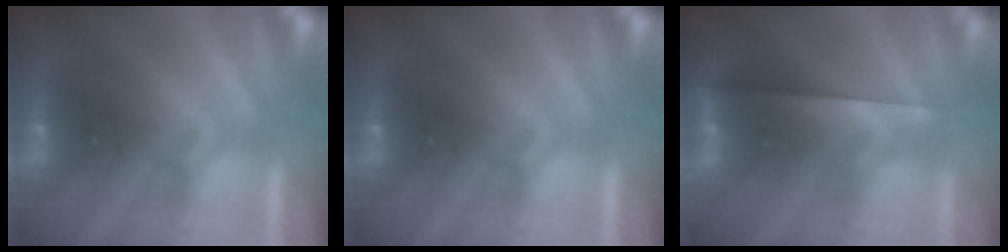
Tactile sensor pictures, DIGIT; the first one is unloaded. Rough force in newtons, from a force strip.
{"total": 0.0}
{"total": 2.3}